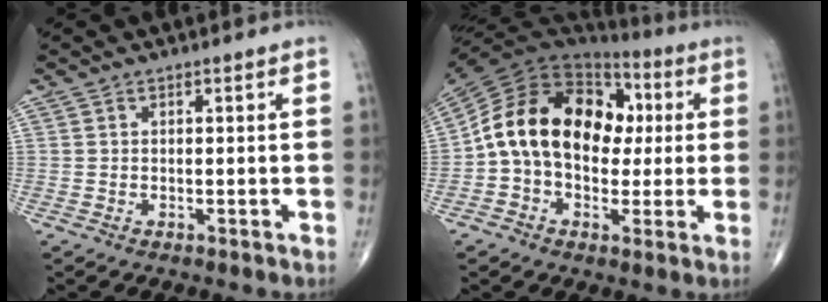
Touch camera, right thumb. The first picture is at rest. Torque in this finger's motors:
{"motor_torque": [2.29, 2.29, 1.03, -0.94, 0.28]}